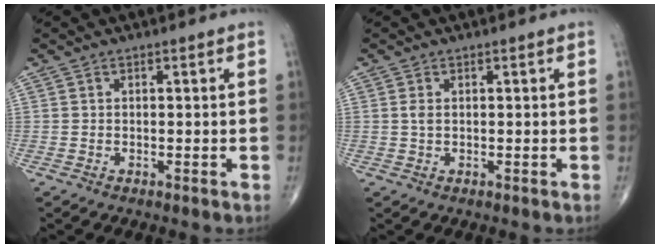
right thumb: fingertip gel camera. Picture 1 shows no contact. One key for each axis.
{"total": 1.3, "fx": 0.2, "fy": 0.7, "fz": 1.0, "tx": -0.023, "ty": 0.003, "tz": 0.007}